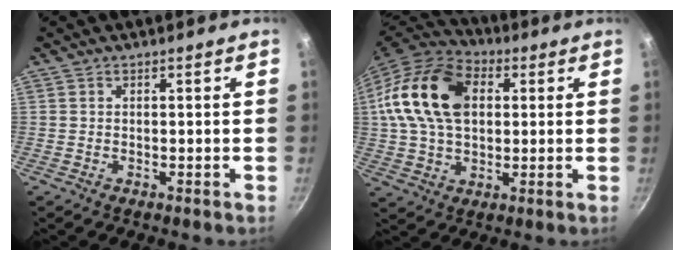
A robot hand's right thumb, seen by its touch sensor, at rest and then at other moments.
{"total": 19.2, "force": [3.8, 13.0, 13.7], "torque": [-0.238, 0.017, 0.055]}